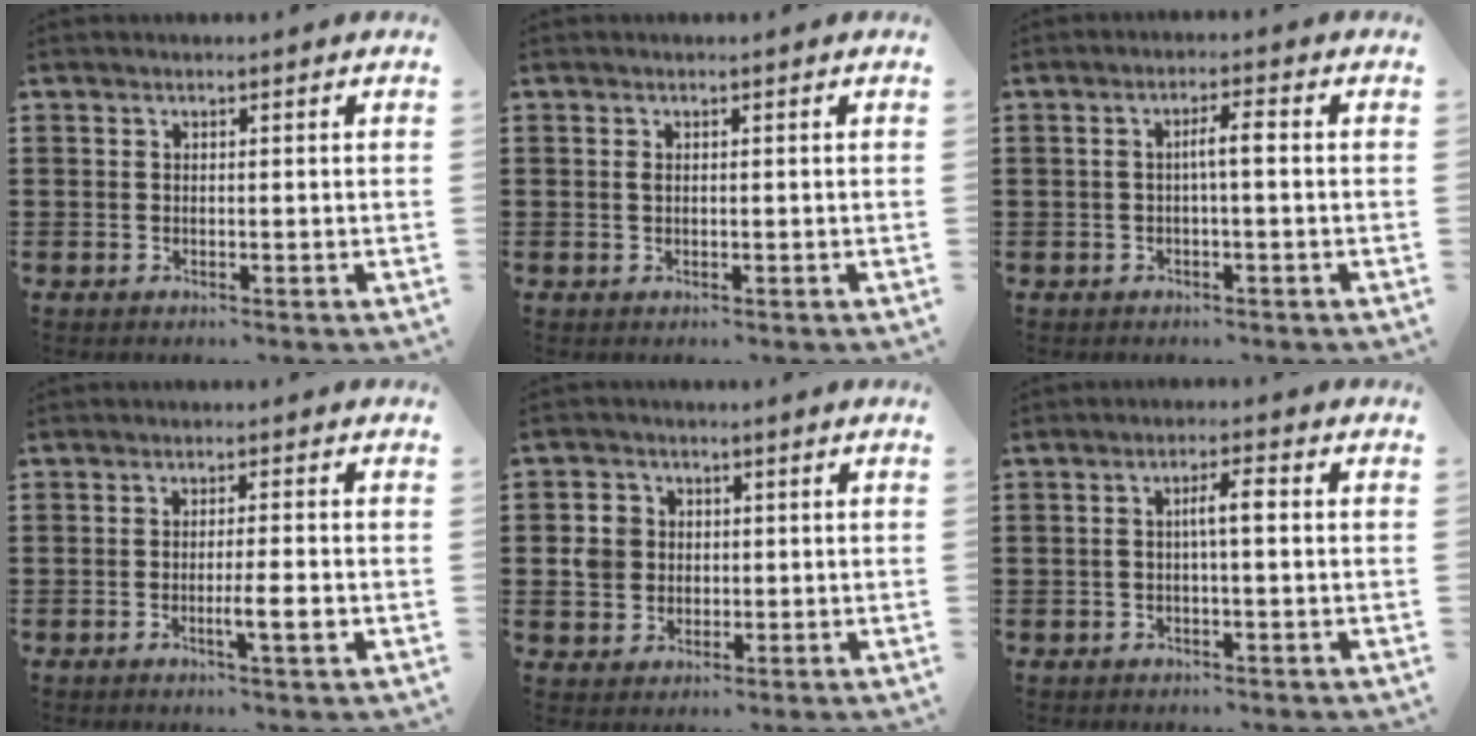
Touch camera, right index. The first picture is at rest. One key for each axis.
{"total": 0.8, "fx": 0.1, "fy": 0.4, "fz": 0.7, "tx": -0.015, "ty": -0.001, "tz": 0.001}
{"total": 2.9, "fx": -0.3, "fy": 0.3, "fz": 2.8, "tx": -0.053, "ty": 0.002, "tz": -0.008}
{"total": 4.1, "fx": -1.4, "fy": 0.1, "fz": 3.8, "tx": -0.062, "ty": -0.008, "tz": -0.025}
{"total": 4.7, "fx": 0.3, "fy": 4.3, "fz": 1.8, "tx": -0.049, "ty": 0.014, "tz": 0.005}
{"total": 3.3, "fx": 0.0, "fy": 0.5, "fz": 3.2, "tx": -0.060, "ty": 0.005, "tz": -0.004}